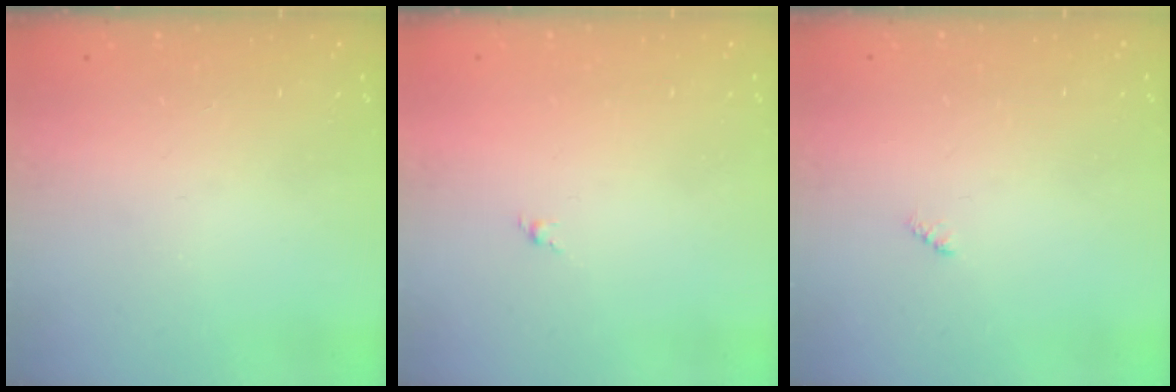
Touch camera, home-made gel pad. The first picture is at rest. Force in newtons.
{"total": 1.4, "press": 1.2, "slide": 0.6}
{"total": 1.9, "press": 1.9, "slide": 0.4}